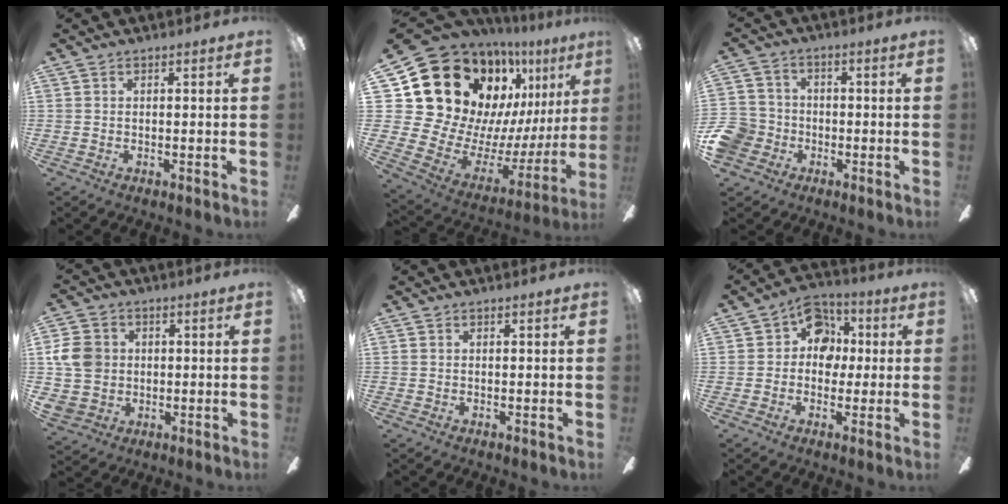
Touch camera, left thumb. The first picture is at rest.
{"total": 23.7, "force": [14.1, 16.3, 9.9], "torque": [-0.174, -0.127, 0.297]}
{"total": 8.4, "force": [-3.2, 7.2, 2.8], "torque": [-0.087, 0.033, -0.062]}
{"total": 9.5, "force": [1.1, 8.6, 3.8], "torque": [-0.076, 0.016, 0.029]}
{"total": 0.0}
{"total": 9.7, "force": [2.0, 8.2, 4.8], "torque": [-0.068, 0.008, 0.039]}